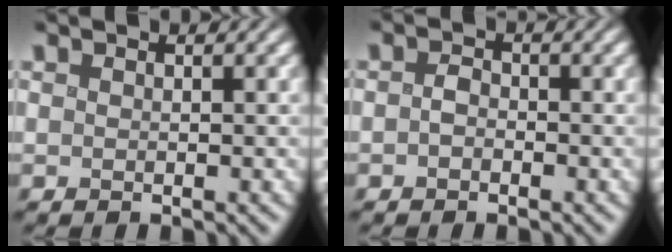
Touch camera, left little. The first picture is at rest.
{"total": 1.2, "force": [-0.6, 0.8, 0.7], "torque": [-0.015, 0.001, -0.015]}